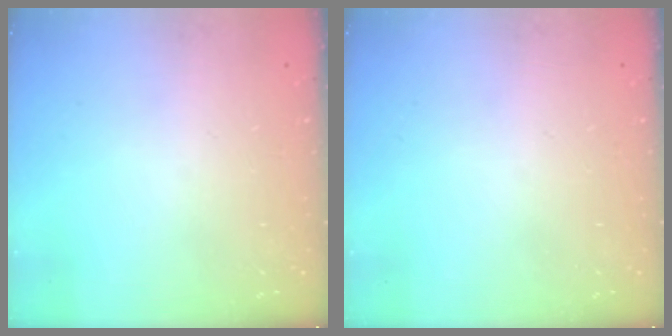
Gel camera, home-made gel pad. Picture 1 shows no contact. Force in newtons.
{"total": 0.0}